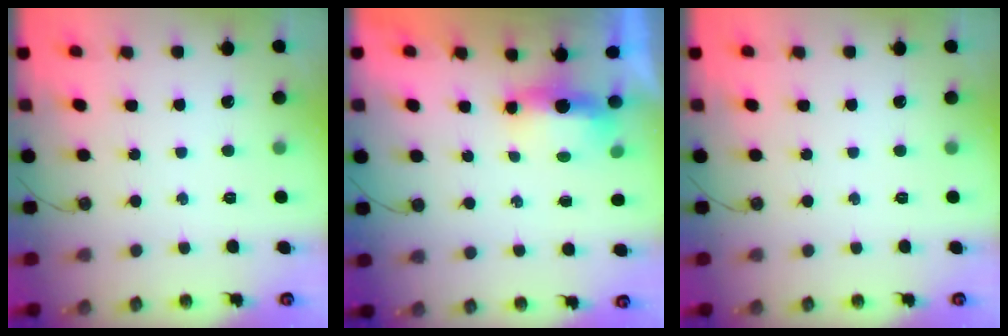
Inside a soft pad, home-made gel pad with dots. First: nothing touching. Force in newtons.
{"total": 14.5, "press": 7.2, "slide": 12.6}
{"total": 0.0}